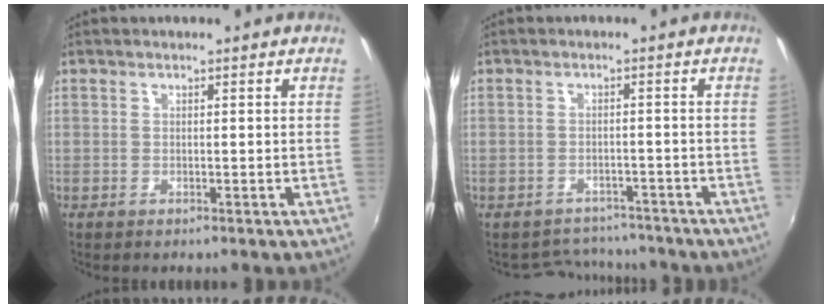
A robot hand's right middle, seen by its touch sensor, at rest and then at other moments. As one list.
[{"total": 7.0, "force": [-6.5, 2.6, 0.6], "torque": [-0.023, 0.011, -0.089]}]